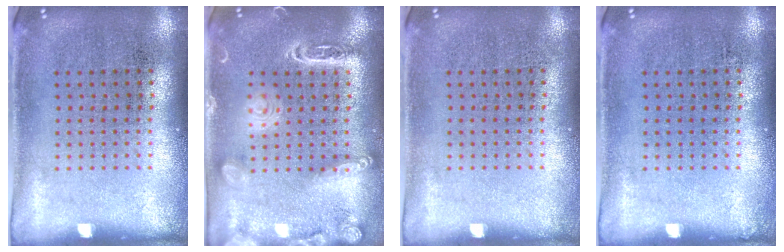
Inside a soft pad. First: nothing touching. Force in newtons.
{"total": 2.0, "press": 1.9, "slide": 0.1}
{"total": 0.0}
{"total": 0.0}